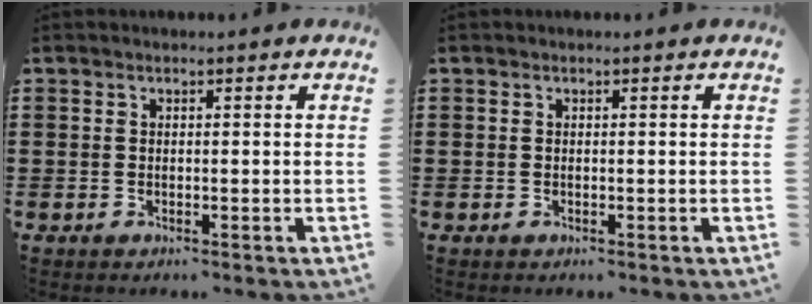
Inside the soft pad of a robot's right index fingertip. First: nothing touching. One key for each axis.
{"total": 0.0}